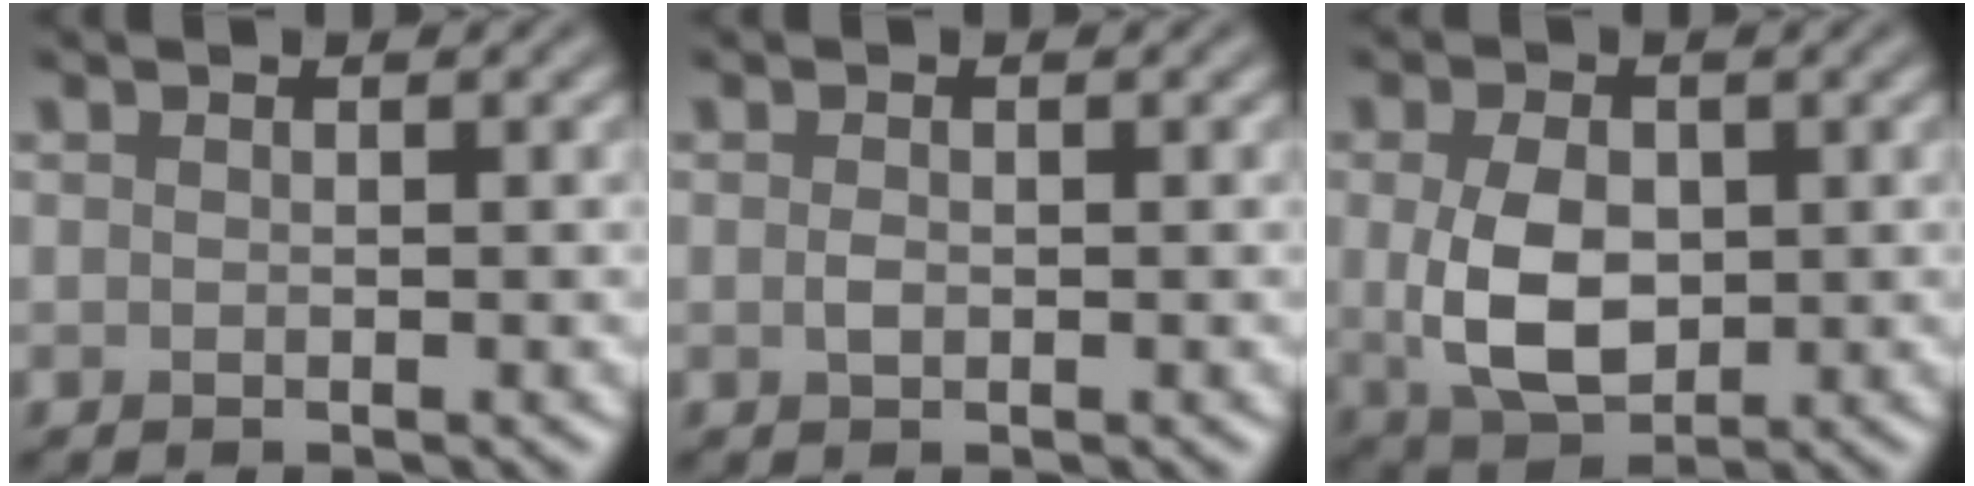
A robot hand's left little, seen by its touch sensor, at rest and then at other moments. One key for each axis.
{"total": 0.9, "fx": -0.1, "fy": 0.5, "fz": 0.7, "tx": -0.016, "ty": -0.002, "tz": -0.002}
{"total": 6.1, "fx": 0.0, "fy": 4.0, "fz": 4.5, "tx": -0.098, "ty": -0.008, "tz": 0.005}